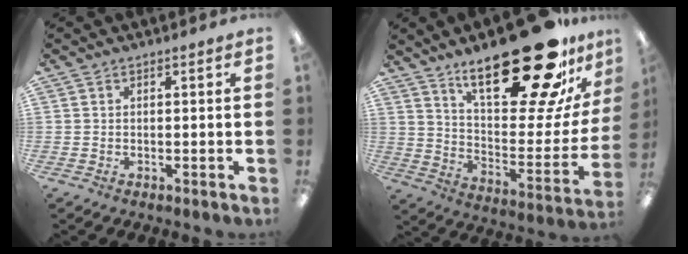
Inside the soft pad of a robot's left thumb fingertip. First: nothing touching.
{"total": 29.7, "force": [20.3, 9.5, 19.4], "torque": [-0.275, -0.134, 0.330]}